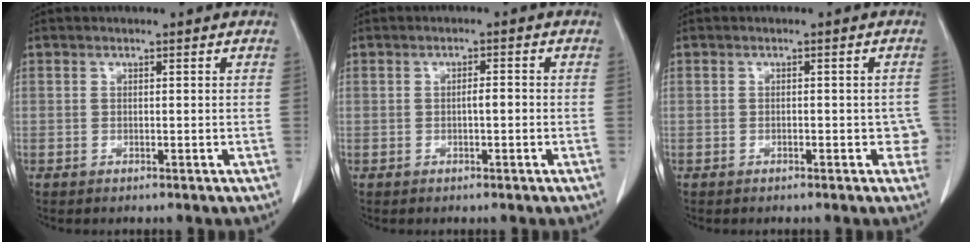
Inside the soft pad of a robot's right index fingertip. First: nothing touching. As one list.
[{"total": 1.5, "force": [-0.3, 0.4, 1.4], "torque": [-0.023, 0.003, -0.006]}, {"total": 3.2, "force": [-0.9, 1.6, 2.6], "torque": [-0.015, 0.009, -0.009]}]